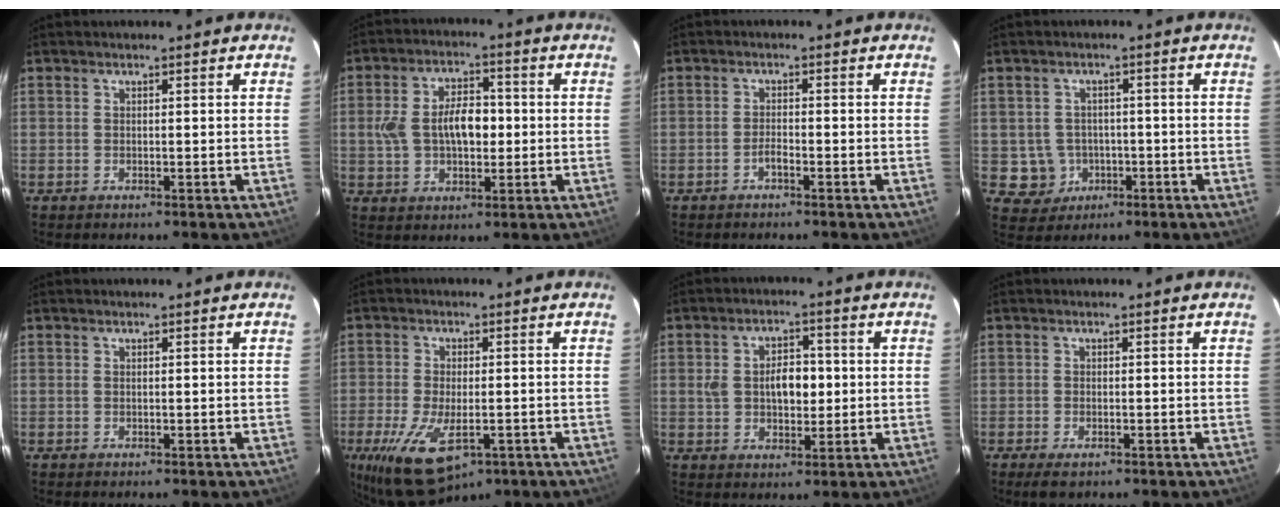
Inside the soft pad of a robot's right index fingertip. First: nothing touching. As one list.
[{"total": 9.5, "force": [-0.1, 5.5, 7.7], "torque": [-0.149, 0.016, 0.001]}, {"total": 1.3, "force": [-1.1, 0.2, 0.8], "torque": [-0.019, 0.004, -0.022]}, {"total": 5.6, "force": [-1.3, 5.4, 0.7], "torque": [-0.028, 0.017, -0.006]}, {"total": 0.0}, {"total": 13.1, "force": [-6.0, 6.2, 9.9], "torque": [-0.216, -0.041, -0.095]}, {"total": 7.0, "force": [0.3, 4.4, 5.5], "torque": [-0.094, 0.012, 0.007]}, {"total": 2.6, "force": [-1.7, 1.1, 1.6], "torque": [-0.034, -0.008, -0.029]}]